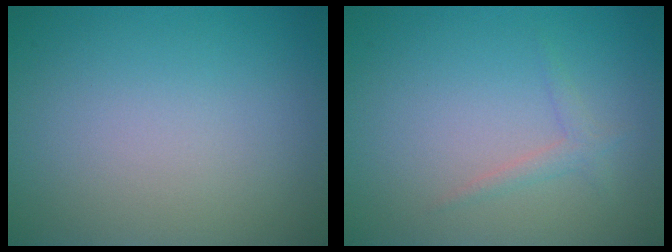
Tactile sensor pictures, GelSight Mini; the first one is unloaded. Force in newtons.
{"total": 1.2, "press": 1.2, "slide": 0.0}